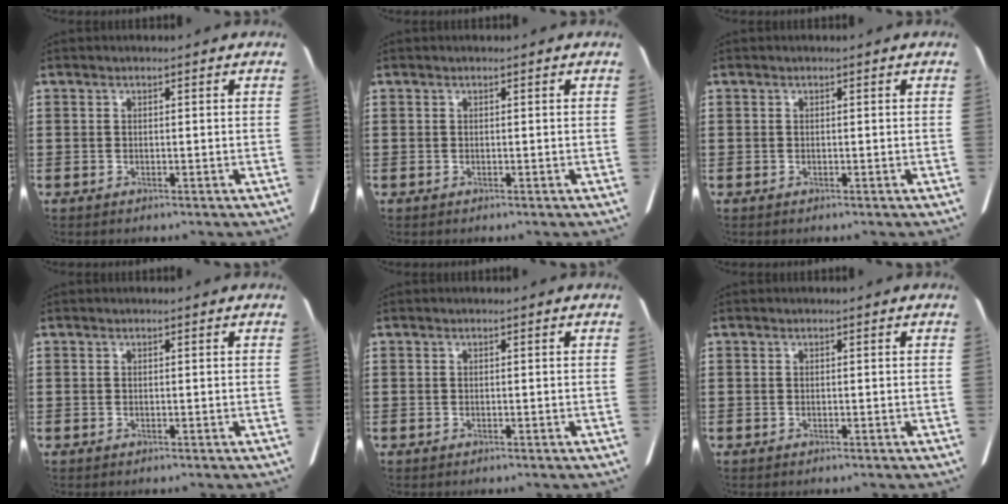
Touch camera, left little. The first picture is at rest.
{"total": 0.0}
{"total": 0.0}
{"total": 0.0}
{"total": 0.0}
{"total": 0.0}